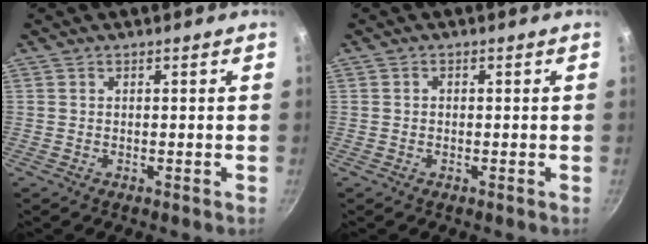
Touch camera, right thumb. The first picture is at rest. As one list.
[{"total": 0.7, "force": [-0.1, 0.6, 0.3], "torque": [-0.004, 0.004, -0.002]}]